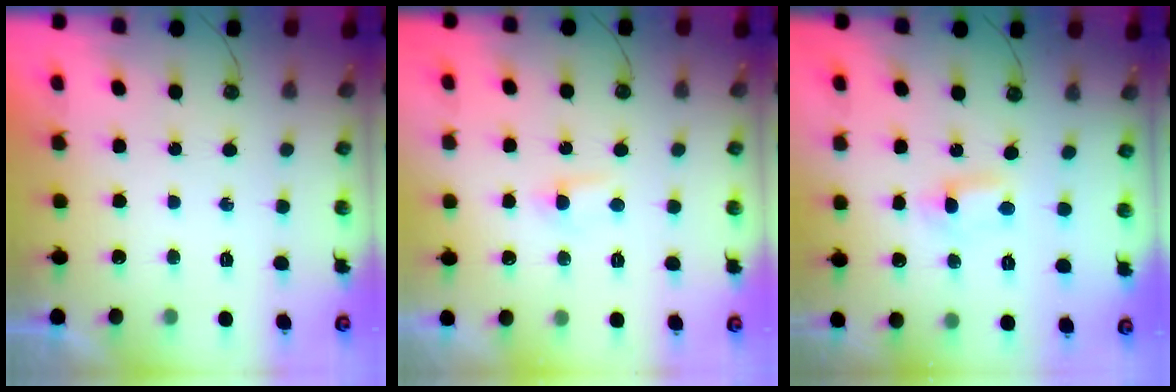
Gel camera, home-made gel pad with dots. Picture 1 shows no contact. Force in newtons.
{"total": 3.6, "press": 3.6, "slide": 0.5}
{"total": 1.2, "press": 1.0, "slide": 0.8}